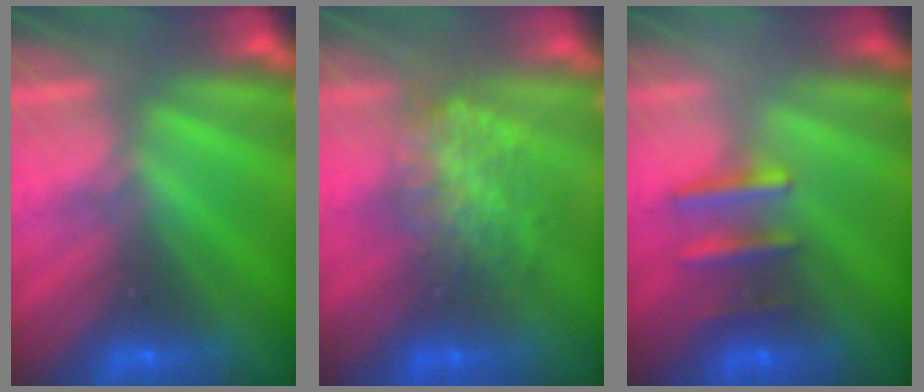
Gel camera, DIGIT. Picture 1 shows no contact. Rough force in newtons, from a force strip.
{"total": 7.9}
{"total": 2.5}